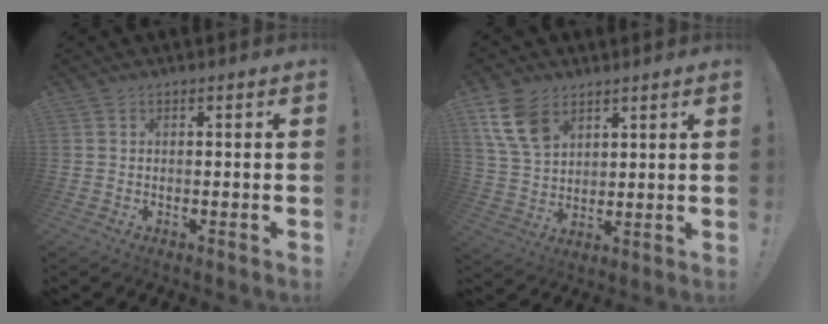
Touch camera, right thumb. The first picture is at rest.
{"total": 11.7, "force": [6.6, 7.3, 6.3], "torque": [-0.126, -0.022, 0.132]}